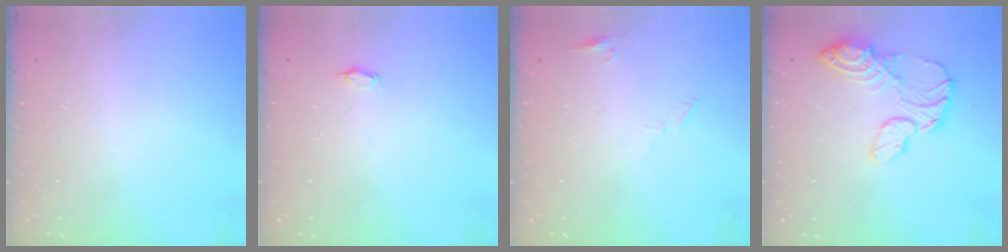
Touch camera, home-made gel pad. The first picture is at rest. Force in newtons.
{"total": 2.7, "press": 2.5, "slide": 1.1}
{"total": 4.5, "press": 4.4, "slide": 0.5}
{"total": 13.3, "press": 13.2, "slide": 1.2}